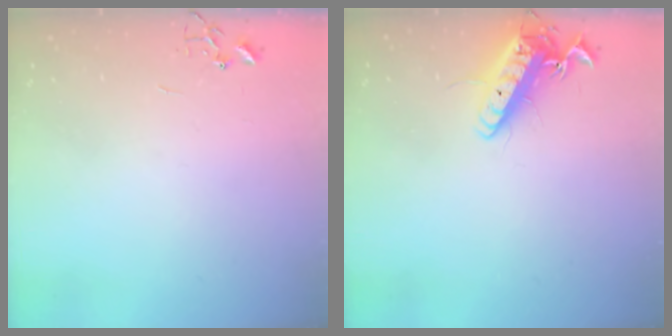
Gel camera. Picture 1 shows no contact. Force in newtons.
{"total": 15.4, "press": 15.1, "slide": 2.8}